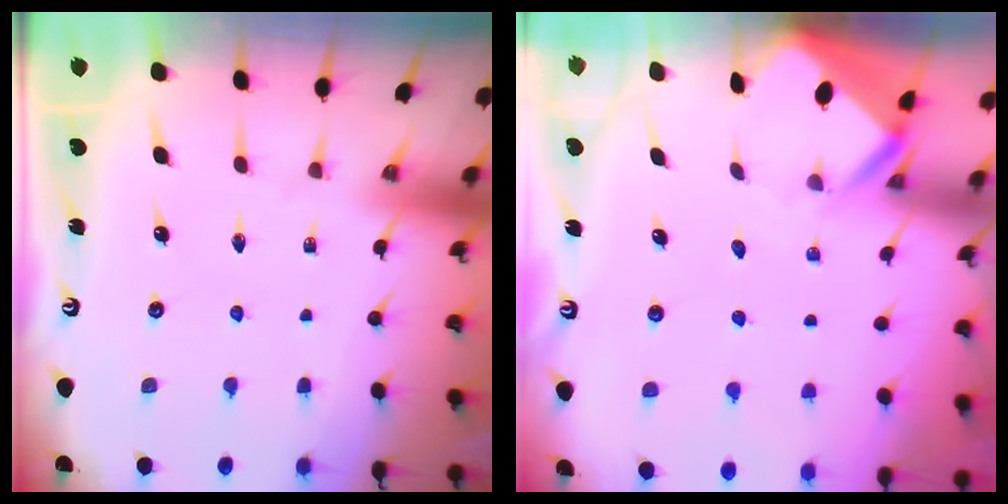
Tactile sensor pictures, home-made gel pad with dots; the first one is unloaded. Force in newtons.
{"total": 2.8, "press": 2.8, "slide": 0.2}